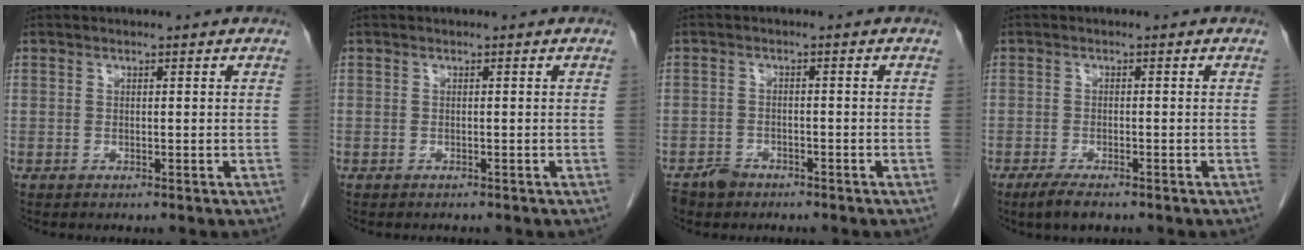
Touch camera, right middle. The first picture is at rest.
{"total": 0.7, "force": [-0.7, 0.2, 0.2], "torque": [-0.008, -0.002, -0.010]}
{"total": 2.7, "force": [-2.1, 1.5, 0.5], "torque": [-0.014, 0.002, -0.033]}
{"total": 3.5, "force": [-2.5, 0.8, 2.3], "torque": [-0.048, -0.007, -0.043]}